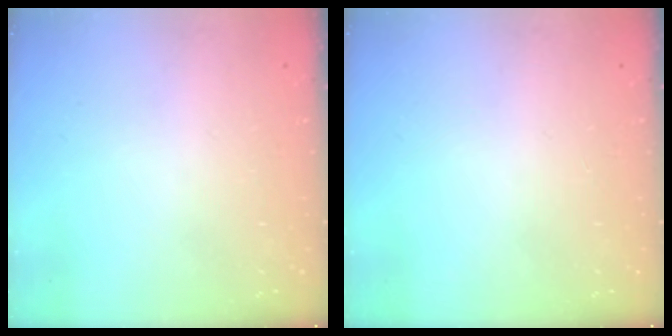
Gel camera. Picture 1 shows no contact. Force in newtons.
{"total": 0.0}